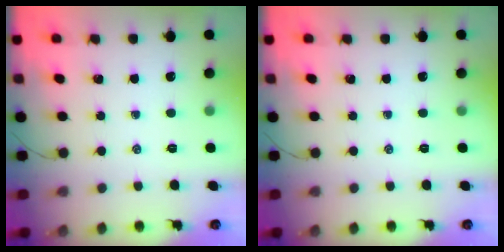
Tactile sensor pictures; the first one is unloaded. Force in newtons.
{"total": 0.0}